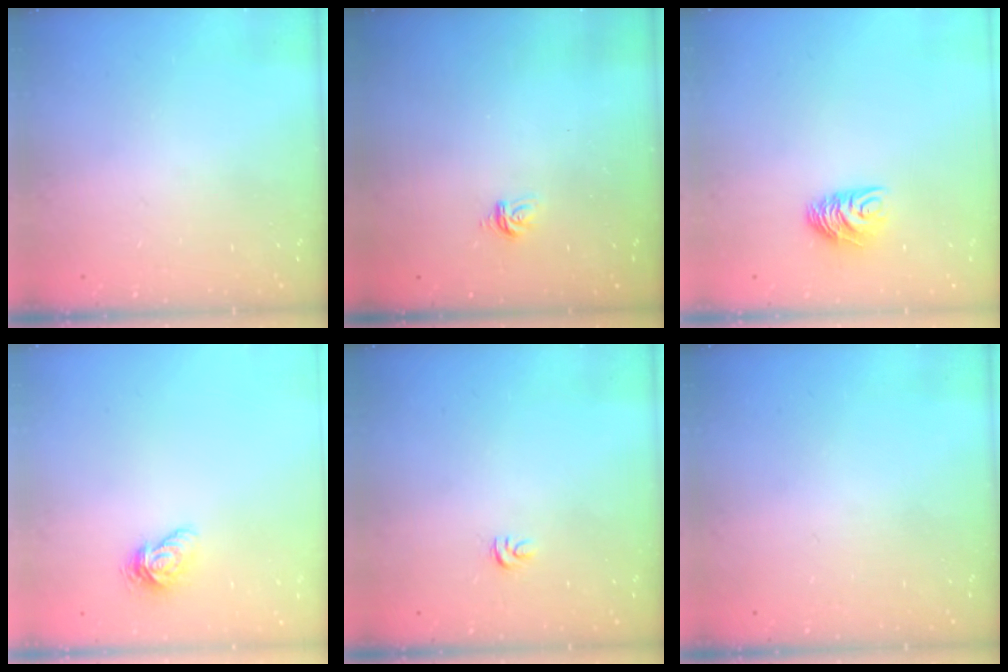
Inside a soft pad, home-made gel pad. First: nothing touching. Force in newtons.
{"total": 3.4, "press": 3.4, "slide": 0.2}
{"total": 7.3, "press": 7.3, "slide": 0.4}
{"total": 6.4, "press": 6.4, "slide": 0.3}
{"total": 3.9, "press": 3.8, "slide": 0.4}
{"total": 0.0}